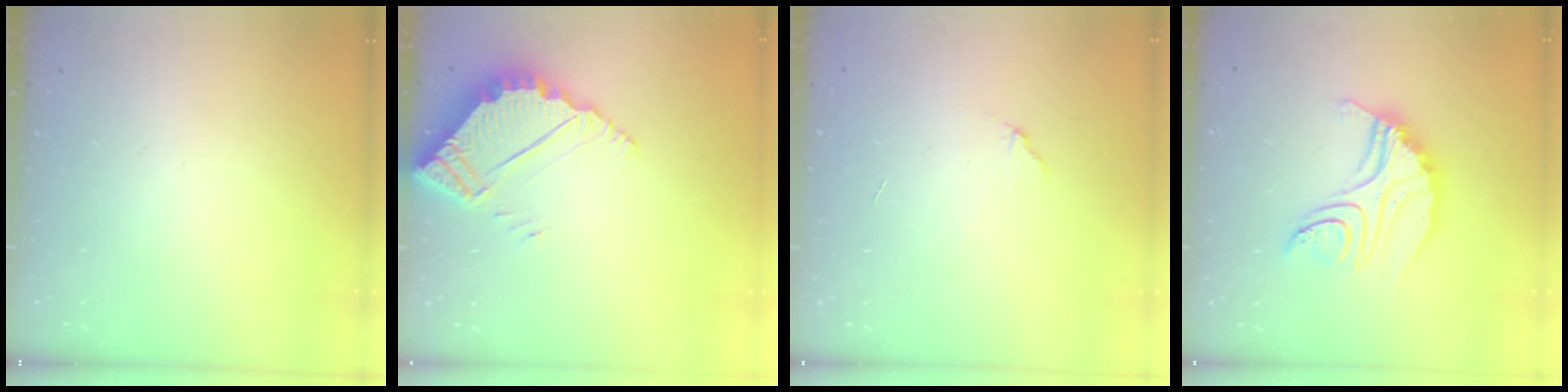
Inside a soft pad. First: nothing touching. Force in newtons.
{"total": 5.8, "press": 5.8, "slide": 0.1}
{"total": 5.5, "press": 5.4, "slide": 0.4}
{"total": 12.3, "press": 12.2, "slide": 1.0}